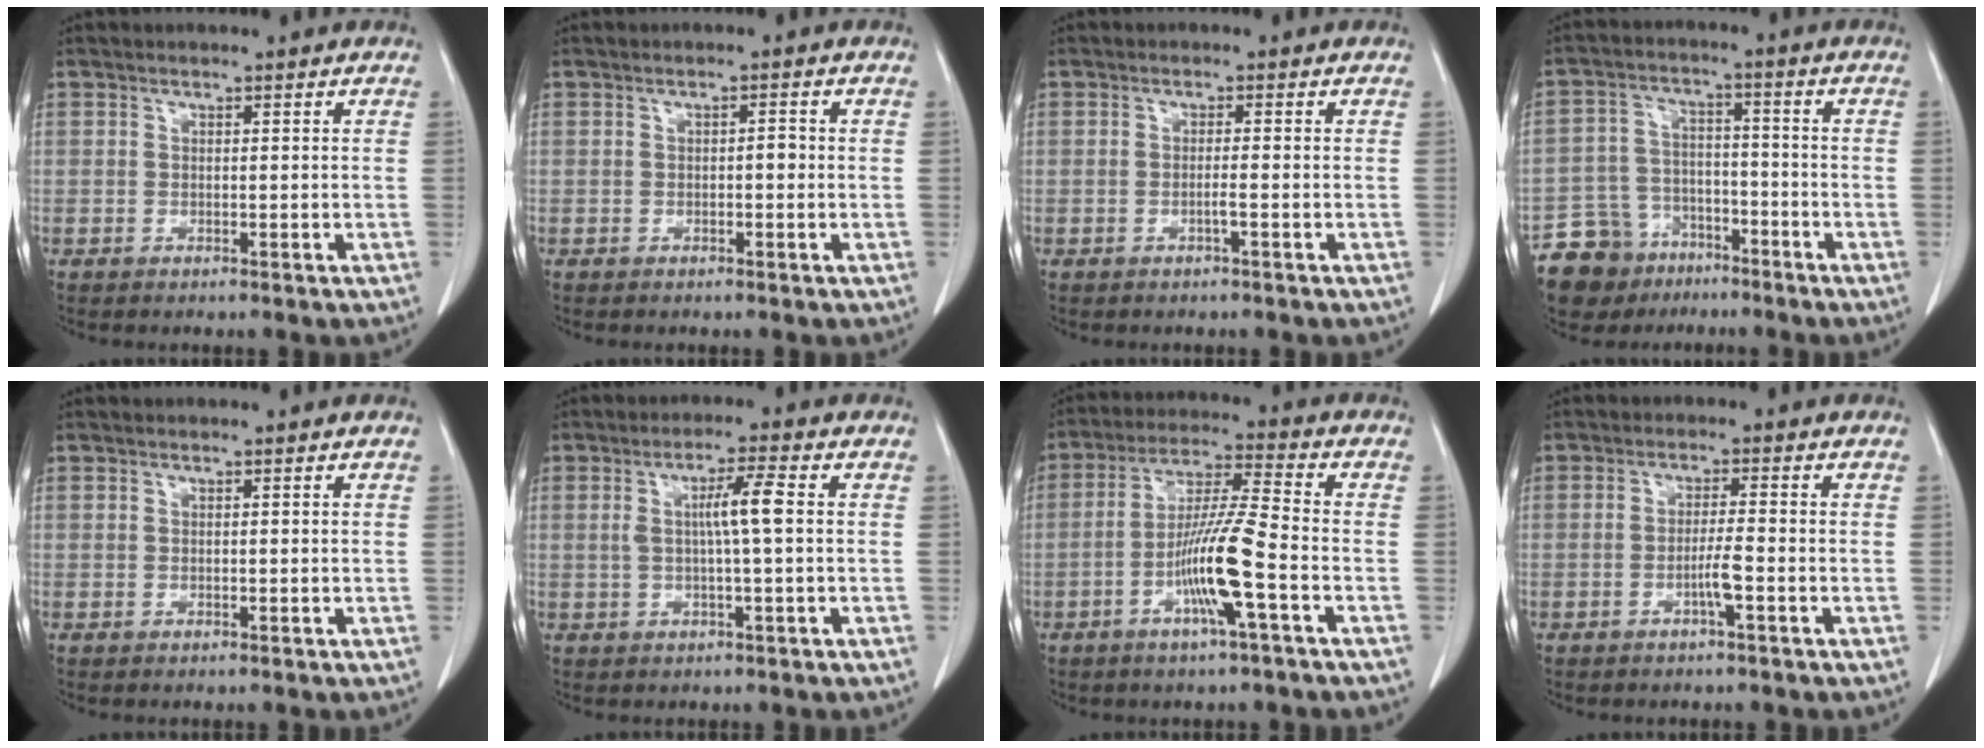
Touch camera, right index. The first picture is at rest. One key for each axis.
{"total": 1.8, "fx": -0.3, "fy": 0.8, "fz": 1.6, "tx": -0.027, "ty": 0.009, "tz": -0.003}
{"total": 1.6, "fx": -0.6, "fy": 0.1, "fz": 1.5, "tx": -0.029, "ty": 0.001, "tz": -0.011}
{"total": 11.4, "fx": -8.1, "fy": 7.8, "fz": 2.1, "tx": -0.055, "ty": 0.031, "tz": -0.132}
{"total": 0.0}
{"total": 5.5, "fx": 0.5, "fy": 0.4, "fz": 5.5, "tx": -0.100, "ty": 0.009, "tz": 0.009}
{"total": 11.3, "fx": -4.0, "fy": 0.0, "fz": 10.6, "tx": -0.206, "ty": 0.000, "tz": -0.076}
{"total": 3.4, "fx": -1.4, "fy": 0.1, "fz": 3.1, "tx": -0.060, "ty": 0.001, "tz": -0.025}